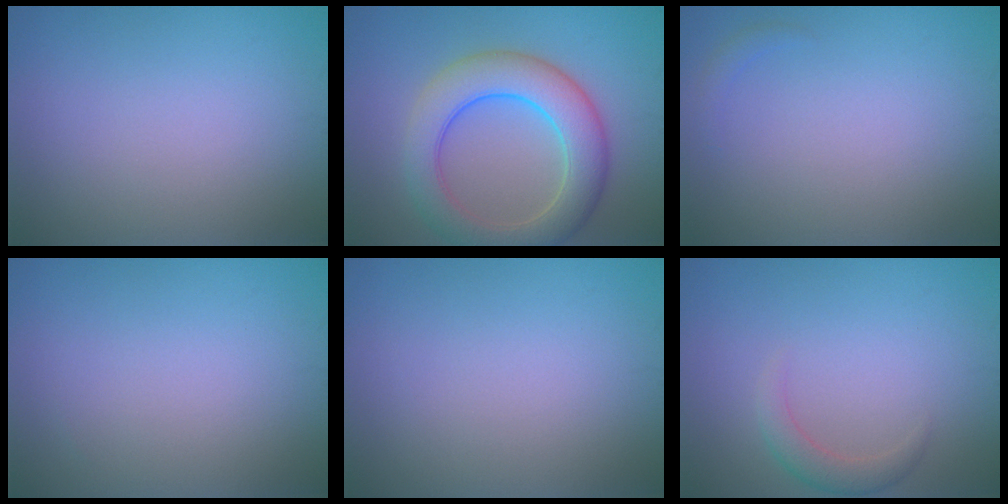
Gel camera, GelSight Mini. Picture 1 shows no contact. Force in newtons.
{"total": 7.4, "press": 7.4, "slide": 0.3}
{"total": 0.7, "press": 0.7, "slide": 0.1}
{"total": 0.0}
{"total": 0.0}
{"total": 1.9, "press": 1.9, "slide": 0.0}